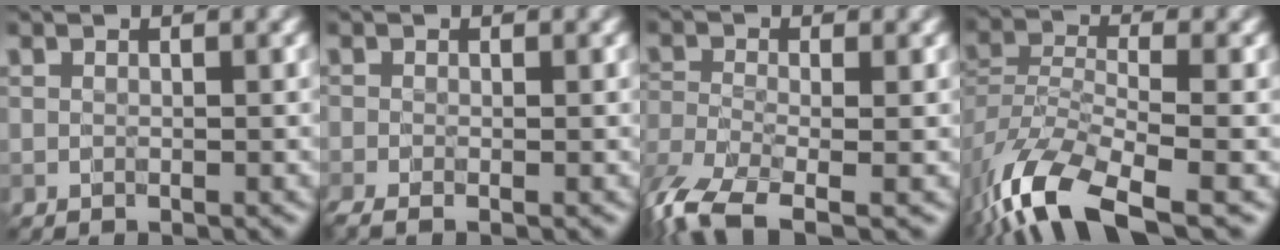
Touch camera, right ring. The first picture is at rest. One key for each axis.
{"total": 1.8, "fx": -1.0, "fy": 0.5, "fz": 1.5, "tx": -0.028, "ty": -0.012, "tz": -0.021}
{"total": 6.7, "fx": -4.4, "fy": 2.3, "fz": 4.5, "tx": -0.104, "ty": -0.020, "tz": -0.095}
{"total": 10.0, "fx": -6.4, "fy": 3.7, "fz": 6.6, "tx": -0.130, "ty": -0.011, "tz": -0.132}